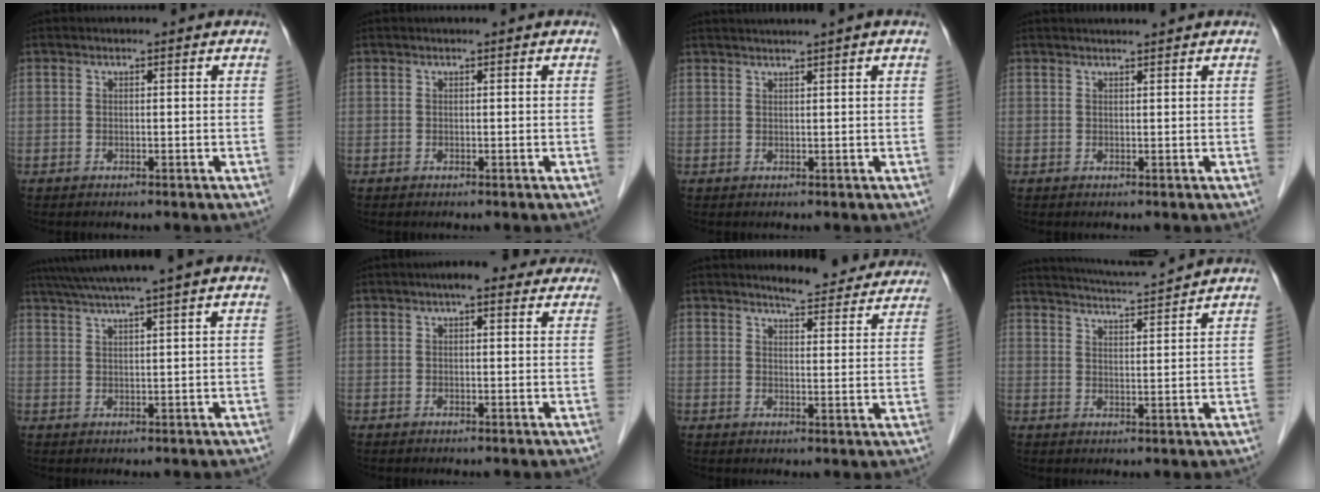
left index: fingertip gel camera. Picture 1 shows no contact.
{"total": 0.0}
{"total": 4.2, "force": [3.4, -1.1, 2.2], "torque": [-0.028, 0.024, 0.056]}
{"total": 2.3, "force": [2.2, -0.4, 0.7], "torque": [-0.008, 0.015, 0.036]}
{"total": 8.1, "force": [6.5, -1.7, 4.5], "torque": [-0.074, 0.026, 0.099]}
{"total": 5.4, "force": [4.0, 1.8, 3.2], "torque": [-0.038, 0.029, 0.049]}
{"total": 10.6, "force": [10.0, 1.8, 2.9], "torque": [-0.027, -0.008, 0.110]}
{"total": 9.7, "force": [9.2, -1.2, 2.8], "torque": [-0.058, 0.012, 0.139]}